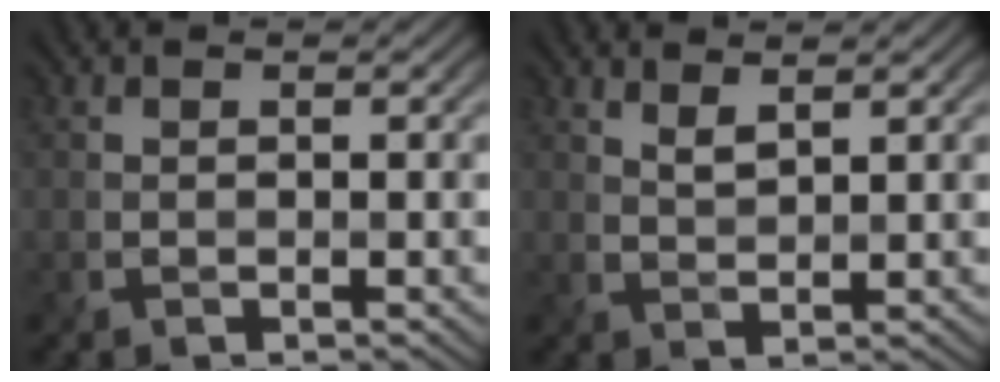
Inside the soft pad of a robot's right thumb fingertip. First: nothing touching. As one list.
[{"total": 2.0, "force": [1.6, 0.3, 1.1], "torque": [-0.021, -0.003, 0.038]}]